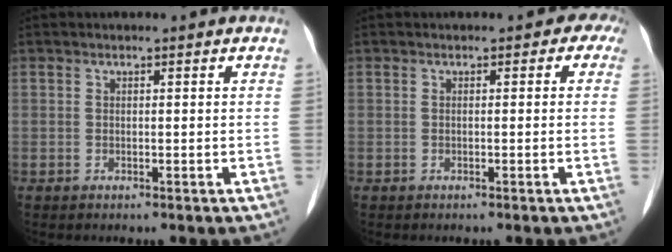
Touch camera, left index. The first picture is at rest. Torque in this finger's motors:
{"motor_torque": [0.24, -0.23, -0.15, -0.10]}